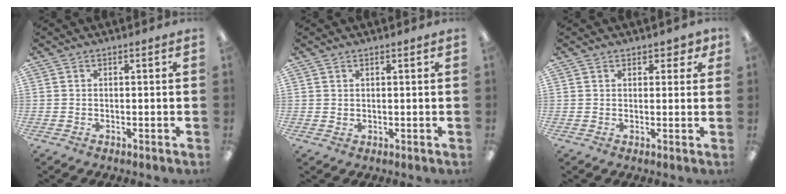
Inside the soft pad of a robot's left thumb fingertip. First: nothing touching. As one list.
[{"total": 0.8, "force": [0.7, 0.4, 0.1], "torque": [-0.003, 0.000, 0.014]}, {"total": 2.7, "force": [1.8, 1.6, 1.2], "torque": [-0.008, -0.001, 0.029]}]